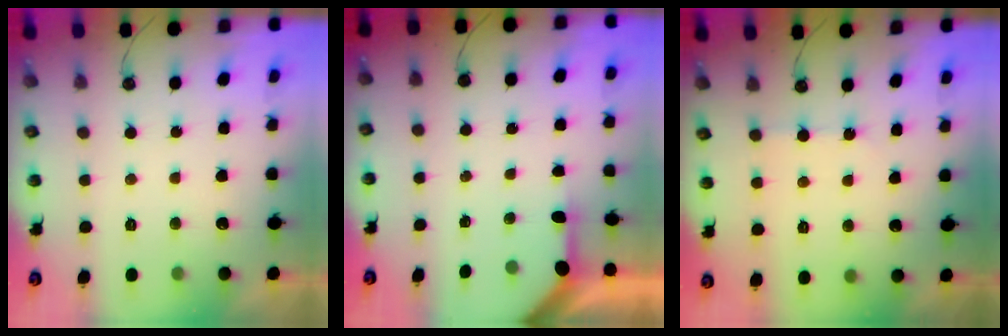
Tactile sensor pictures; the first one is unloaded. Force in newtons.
{"total": 3.1, "press": 3.1, "slide": 0.2}
{"total": 2.8, "press": 2.8, "slide": 0.4}